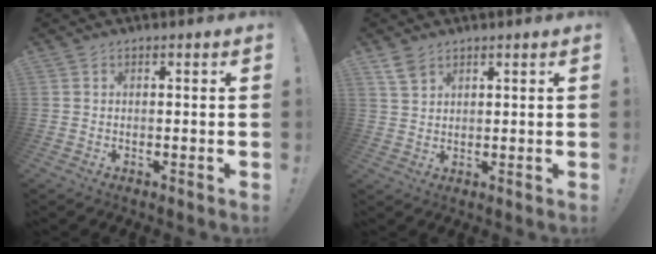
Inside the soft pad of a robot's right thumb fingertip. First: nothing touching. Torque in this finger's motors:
{"motor_torque": [0.17, 0.57, 0.28, 0.00, 0.04]}